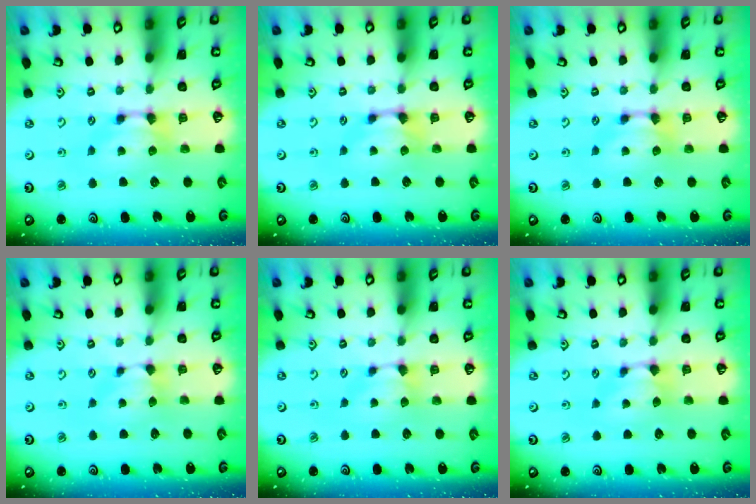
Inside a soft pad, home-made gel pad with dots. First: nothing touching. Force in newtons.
{"total": 1.1, "press": 0.4, "slide": 1.0}
{"total": 0.0}
{"total": 1.3, "press": 1.2, "slide": 0.6}
{"total": 0.8, "press": 0.7, "slide": 0.5}
{"total": 0.9, "press": 0.7, "slide": 0.6}